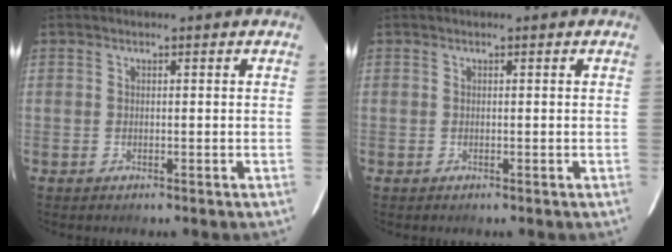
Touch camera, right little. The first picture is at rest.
{"total": 0.0}